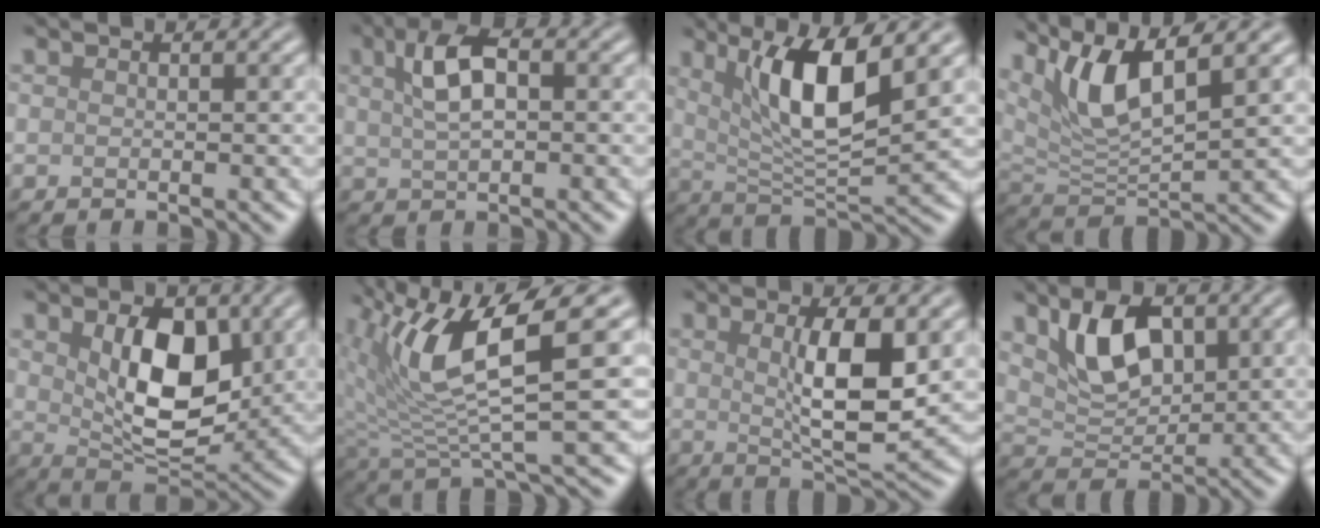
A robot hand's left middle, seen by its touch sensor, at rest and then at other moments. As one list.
[{"total": 4.2, "force": [1.2, 2.1, 3.5], "torque": [-0.071, 0.011, 0.018]}, {"total": 7.9, "force": [3.1, 2.1, 6.9], "torque": [-0.117, -0.009, 0.056]}, {"total": 6.6, "force": [3.7, 1.8, 5.2], "torque": [-0.108, 0.001, 0.070]}, {"total": 7.5, "force": [1.8, 4.2, 6.0], "torque": [-0.108, -0.011, 0.037]}, {"total": 8.3, "force": [2.8, 2.2, 7.6], "torque": [-0.159, -0.006, 0.053]}, {"total": 6.3, "force": [1.0, 1.6, 6.0], "torque": [-0.098, -0.008, 0.019]}, {"total": 5.4, "force": [2.3, 3.1, 3.7], "torque": [-0.073, -0.003, 0.041]}]